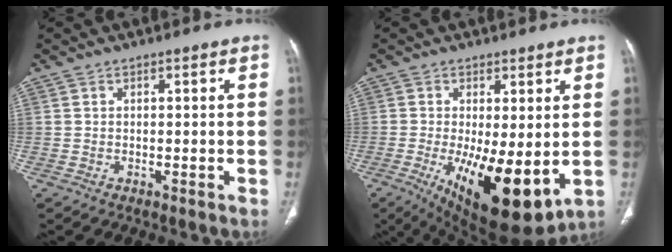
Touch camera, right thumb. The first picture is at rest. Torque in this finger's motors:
{"motor_torque": [2.08, 2.93, 1.05, -1.00, 0.45]}